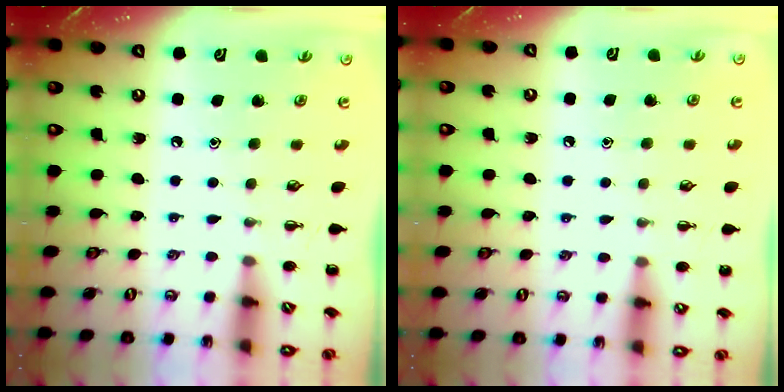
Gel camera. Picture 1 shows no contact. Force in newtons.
{"total": 5.9, "press": 5.7, "slide": 1.6}